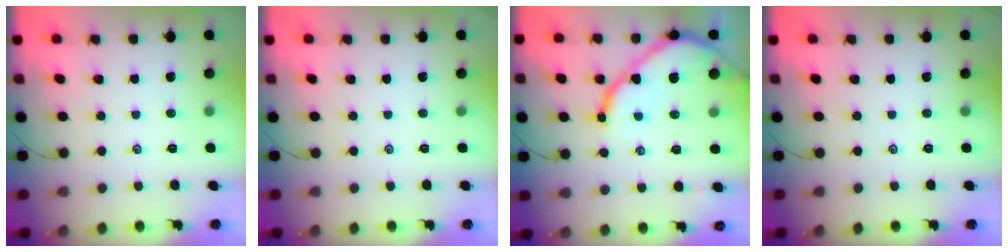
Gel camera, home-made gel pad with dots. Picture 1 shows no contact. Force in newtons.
{"total": 0.0}
{"total": 12.4, "press": 12.4, "slide": 1.3}
{"total": 0.0}